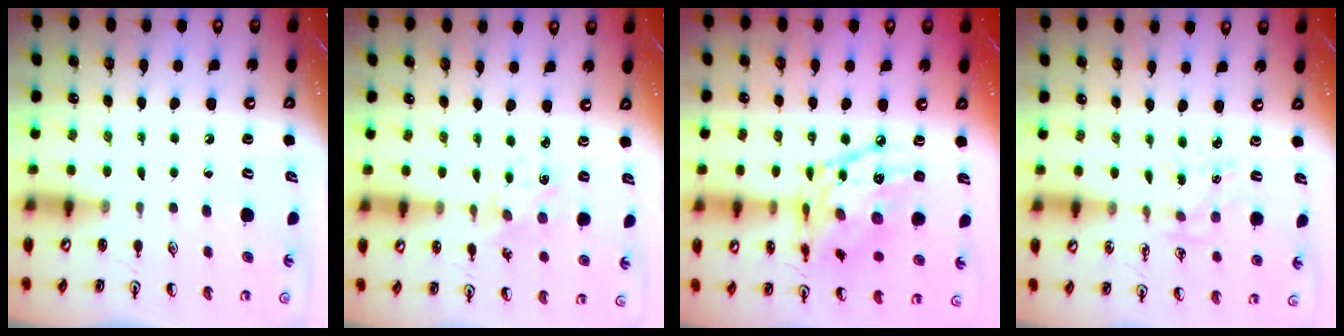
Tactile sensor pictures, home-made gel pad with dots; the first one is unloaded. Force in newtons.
{"total": 1.8, "press": 1.8, "slide": 0.3}
{"total": 15.4, "press": 15.3, "slide": 1.2}
{"total": 1.0, "press": 1.0, "slide": 0.1}